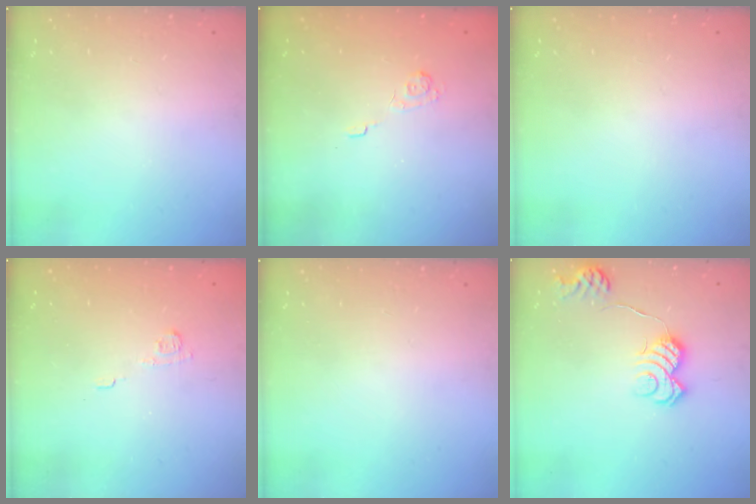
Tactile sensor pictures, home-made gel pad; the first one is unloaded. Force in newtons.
{"total": 2.2, "press": 1.7, "slide": 1.4}
{"total": 0.0}
{"total": 3.8, "press": 3.6, "slide": 1.1}
{"total": 0.0}
{"total": 11.1, "press": 11.0, "slide": 1.0}